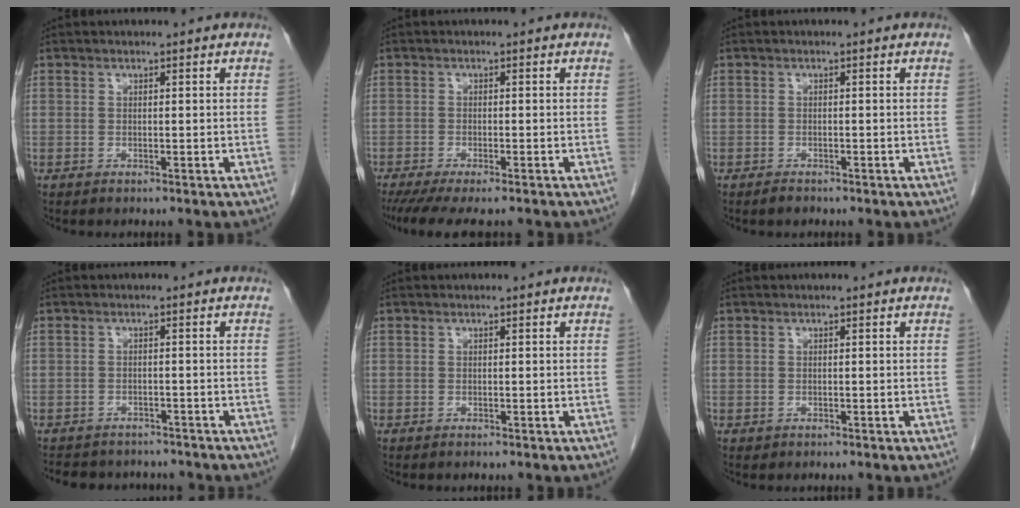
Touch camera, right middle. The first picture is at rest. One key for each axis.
{"total": 9.3, "fx": -7.7, "fy": 1.8, "fz": 5.0, "tx": -0.072, "ty": -0.014, "tz": -0.117}
{"total": 1.0, "fx": -0.8, "fy": 0.4, "fz": 0.3, "tx": -0.008, "ty": -0.001, "tz": -0.013}
{"total": 9.1, "fx": -8.1, "fy": 3.4, "fz": 2.1, "tx": -0.038, "ty": 0.008, "tz": -0.100}
{"total": 0.0}
{"total": 0.0}